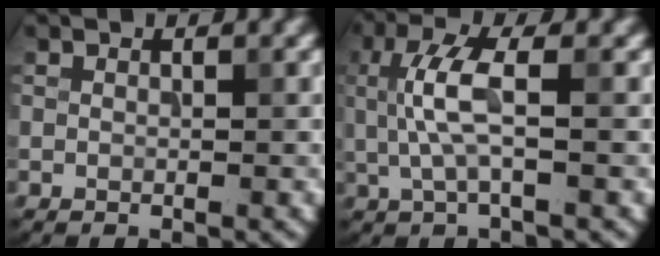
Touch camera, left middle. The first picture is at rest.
{"total": 4.4, "force": [0.4, 1.2, 4.2], "torque": [-0.095, 0.003, 0.010]}